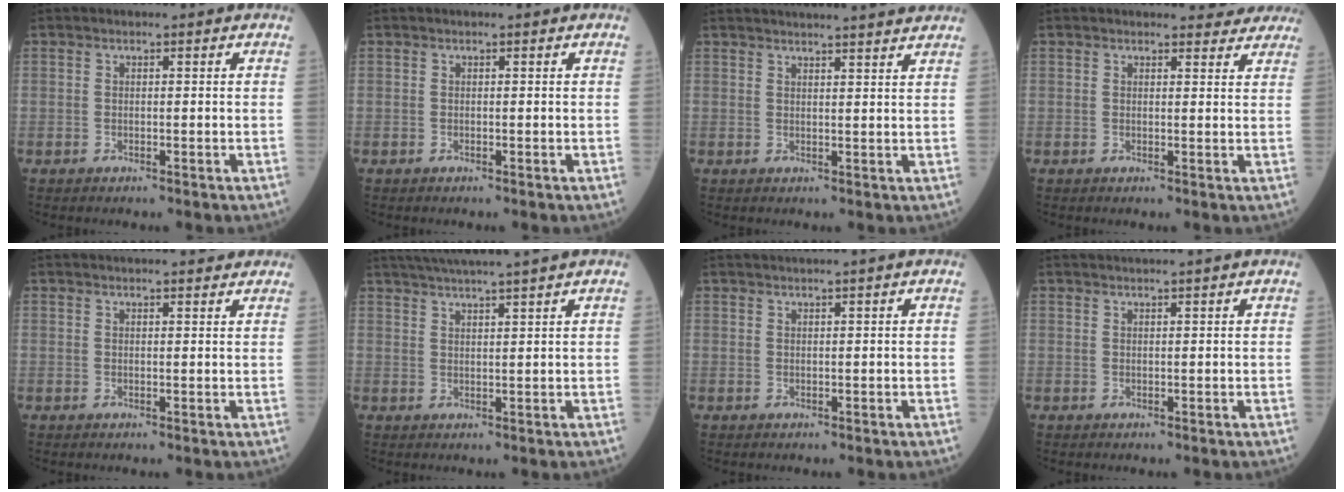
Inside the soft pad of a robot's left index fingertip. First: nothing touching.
{"total": 0.0}
{"total": 12.3, "force": [11.5, -0.3, 4.2], "torque": [-0.059, 0.006, 0.135]}
{"total": 5.1, "force": [4.9, 1.3, 0.5], "torque": [0.006, -0.006, 0.036]}
{"total": 5.5, "force": [5.0, 0.9, 2.2], "torque": [-0.028, 0.015, 0.055]}
{"total": 9.7, "force": [8.2, -1.5, 4.8], "torque": [-0.076, 0.020, 0.117]}
{"total": 2.3, "force": [1.8, -0.8, 1.1], "torque": [-0.013, 0.010, 0.038]}
{"total": 3.5, "force": [3.1, -1.0, 1.5], "torque": [-0.013, 0.019, 0.046]}